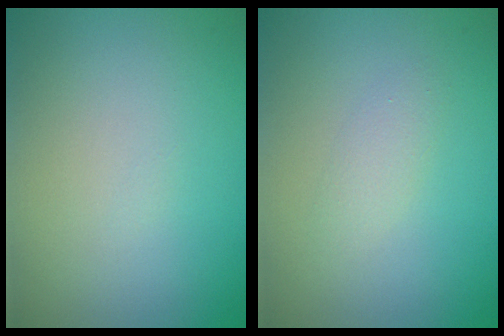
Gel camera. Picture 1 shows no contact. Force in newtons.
{"total": 1.3, "press": 1.2, "slide": 0.1}